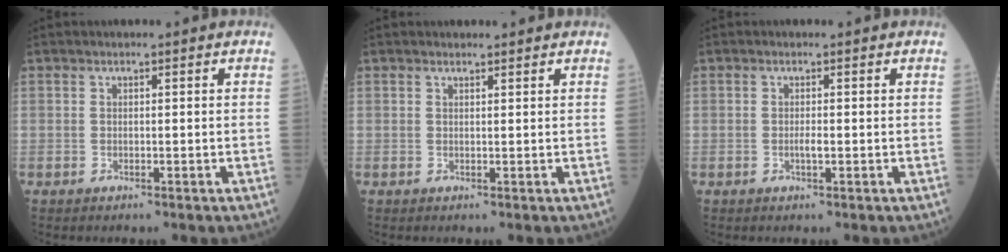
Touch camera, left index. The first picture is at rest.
{"total": 1.8, "force": [1.8, 0.2, 0.3], "torque": [-0.012, 0.005, 0.022]}
{"total": 1.0, "force": [-0.1, 0.1, 0.9], "torque": [-0.019, -0.001, -0.002]}